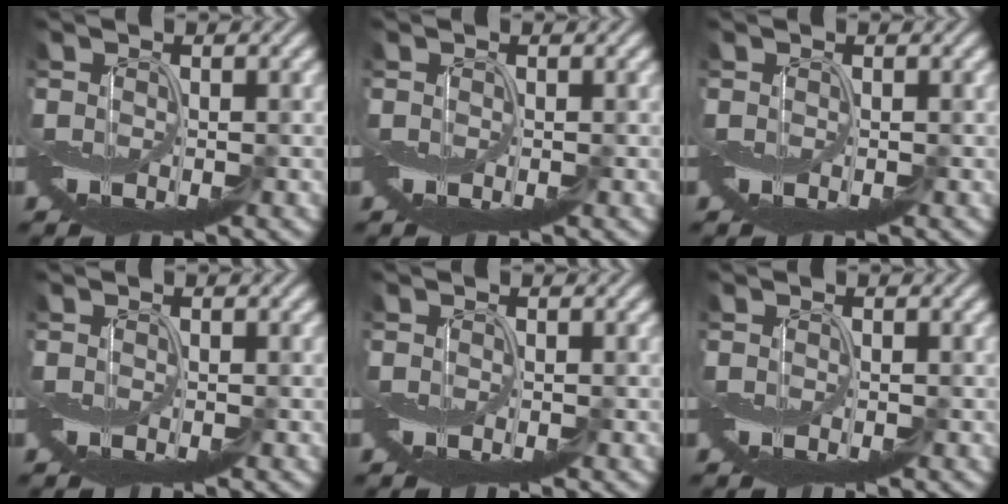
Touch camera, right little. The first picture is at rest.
{"total": 0.0}
{"total": 0.0}
{"total": 0.0}
{"total": 0.0}
{"total": 0.0}